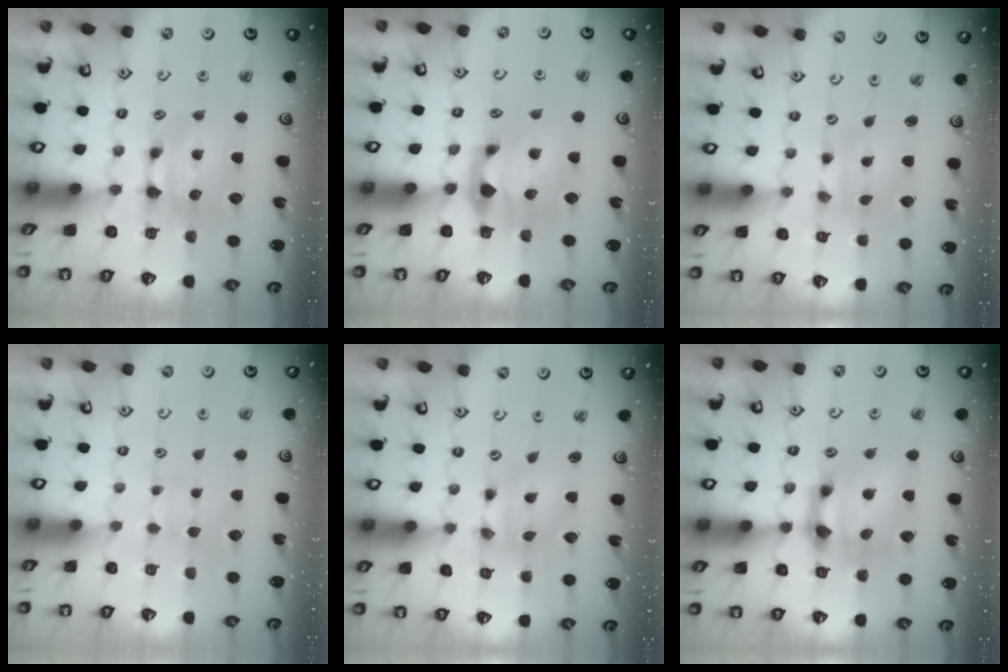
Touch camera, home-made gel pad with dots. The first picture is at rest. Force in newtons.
{"total": 2.5, "press": 2.1, "slide": 1.4}
{"total": 1.8, "press": 1.5, "slide": 1.1}
{"total": 2.8, "press": 2.8, "slide": 0.2}
{"total": 1.6, "press": 0.2, "slide": 1.5}
{"total": 4.8, "press": 4.3, "slide": 2.2}